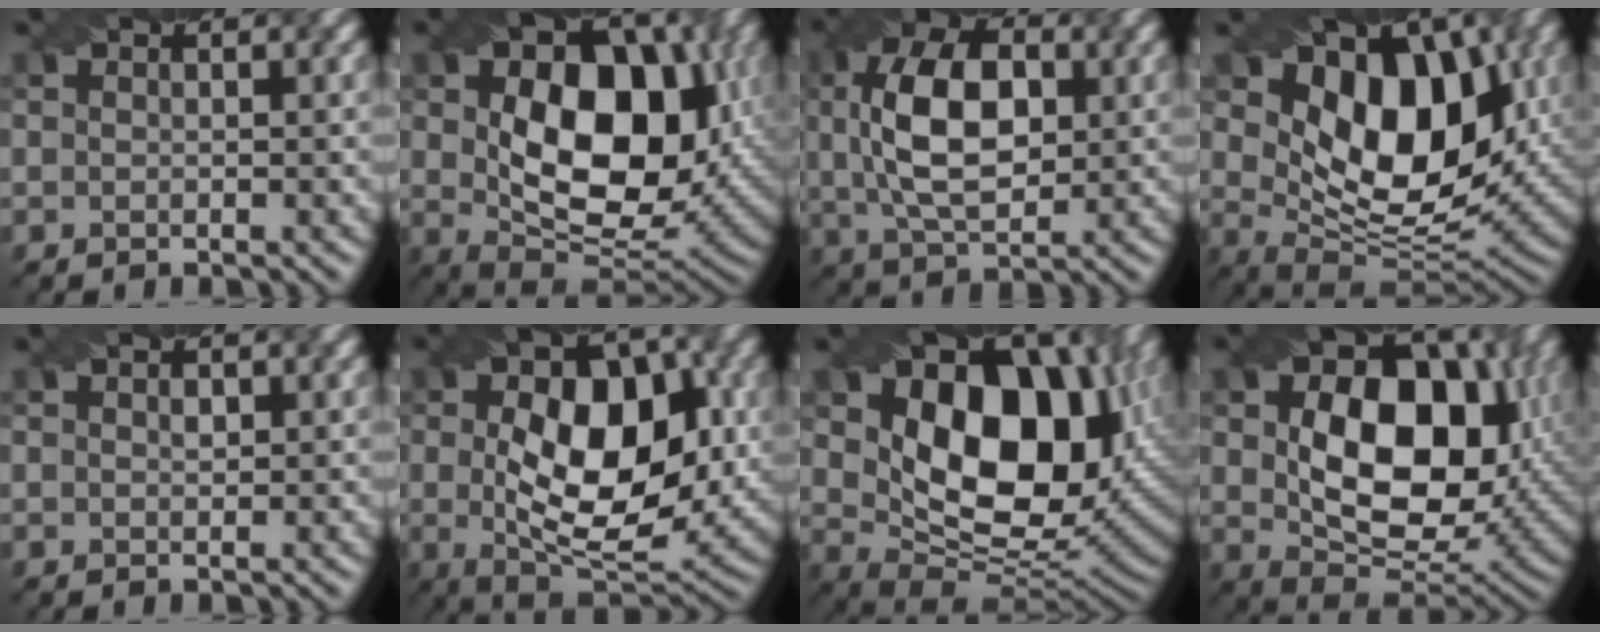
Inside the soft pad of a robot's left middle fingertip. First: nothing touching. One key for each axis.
{"total": 13.1, "fx": 1.0, "fy": 8.4, "fz": 10.0, "tx": -0.158, "ty": 0.008, "tz": 0.035}
{"total": 8.0, "fx": 0.0, "fy": 4.5, "fz": 6.6, "tx": -0.150, "ty": 0.021, "tz": 0.011}
{"total": 11.4, "fx": 2.9, "fy": 6.8, "fz": 8.6, "tx": -0.131, "ty": 0.007, "tz": 0.061}
{"total": 1.0, "fx": -0.9, "fy": -0.3, "fz": -0.5, "tx": -0.001, "ty": 0.013, "tz": 0.001}
{"total": 11.0, "fx": -0.3, "fy": 6.2, "fz": 9.1, "tx": -0.140, "ty": 0.013, "tz": 0.007}
{"total": 13.7, "fx": 2.3, "fy": 9.0, "fz": 10.0, "tx": -0.152, "ty": 0.006, "tz": 0.063}
{"total": 13.1, "fx": 1.1, "fy": 8.7, "fz": 9.8, "tx": -0.164, "ty": 0.003, "tz": 0.042}